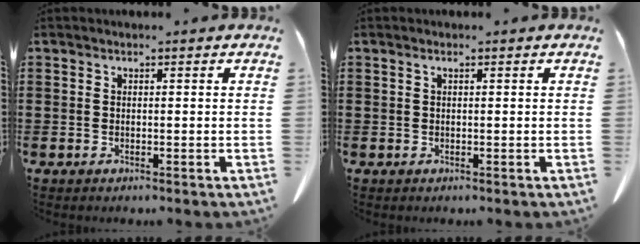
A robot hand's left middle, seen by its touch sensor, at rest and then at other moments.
{"total": 0.5, "force": [0.2, 0.1, 0.5], "torque": [-0.011, 0.001, 0.005]}